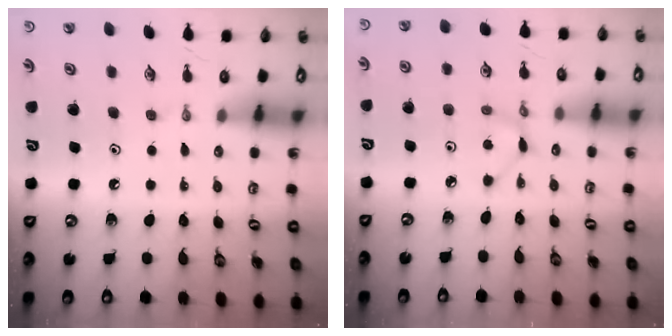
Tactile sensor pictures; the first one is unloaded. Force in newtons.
{"total": 3.0, "press": 3.0, "slide": 0.3}